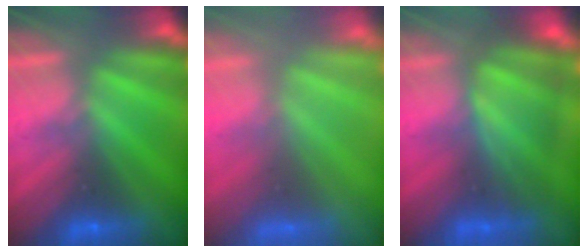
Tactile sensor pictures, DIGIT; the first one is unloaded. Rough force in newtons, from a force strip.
{"total": 8.5}
{"total": 4.8}